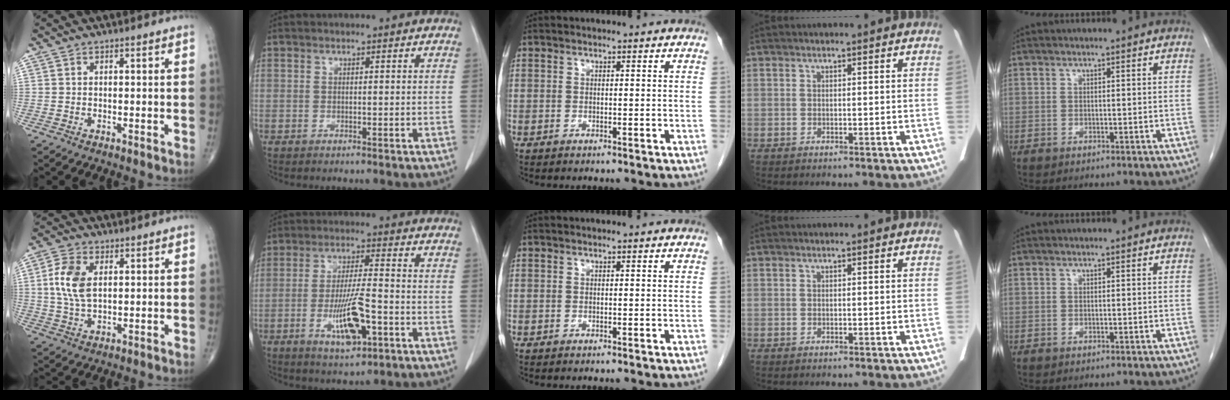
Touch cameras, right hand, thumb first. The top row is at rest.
{"thumb": {"total": 8.4, "force": [1.6, 4.8, 6.7], "torque": [-0.143, -0.001, 0.032]}, "index": {"total": 10.1, "force": [-3.7, 2.2, 9.1], "torque": [-0.172, -0.007, -0.059]}}